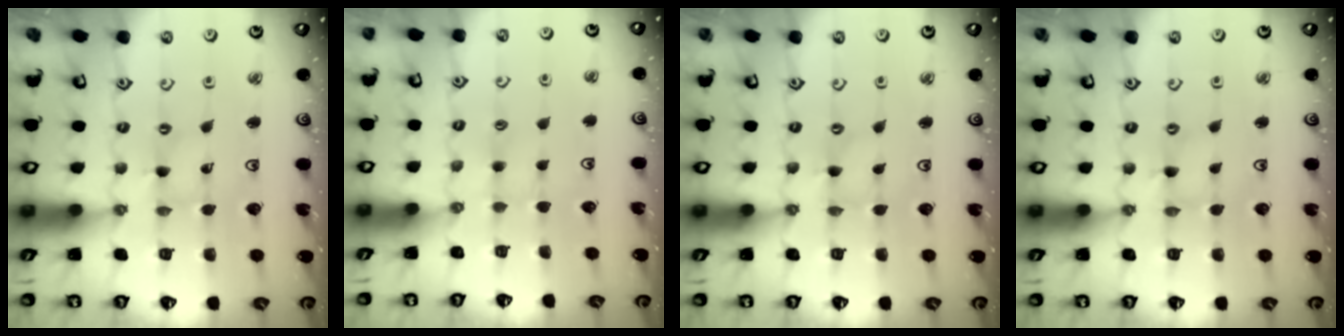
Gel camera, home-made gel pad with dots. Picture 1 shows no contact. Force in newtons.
{"total": 2.0, "press": 1.9, "slide": 0.4}
{"total": 0.0}
{"total": 0.9, "press": 0.8, "slide": 0.2}